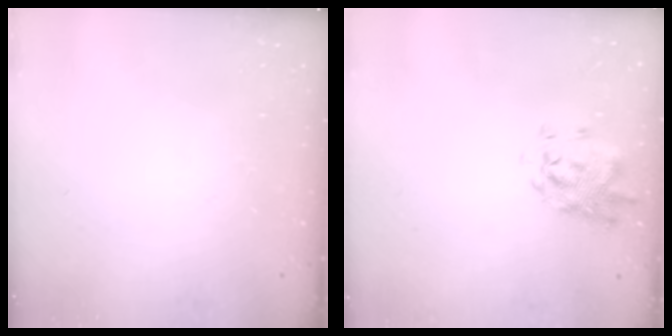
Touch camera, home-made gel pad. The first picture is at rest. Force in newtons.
{"total": 2.1, "press": 2.1, "slide": 0.6}